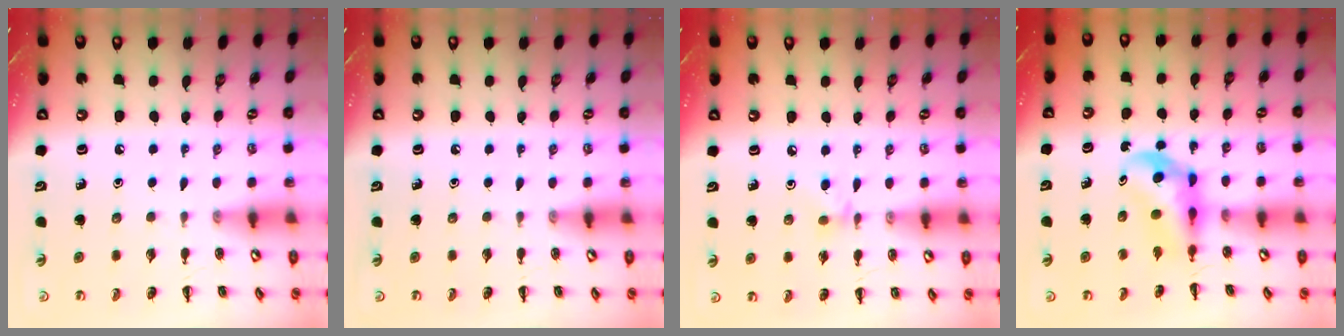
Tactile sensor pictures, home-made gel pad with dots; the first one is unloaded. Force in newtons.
{"total": 0.0}
{"total": 3.9, "press": 3.7, "slide": 1.3}
{"total": 5.5, "press": 5.3, "slide": 1.5}